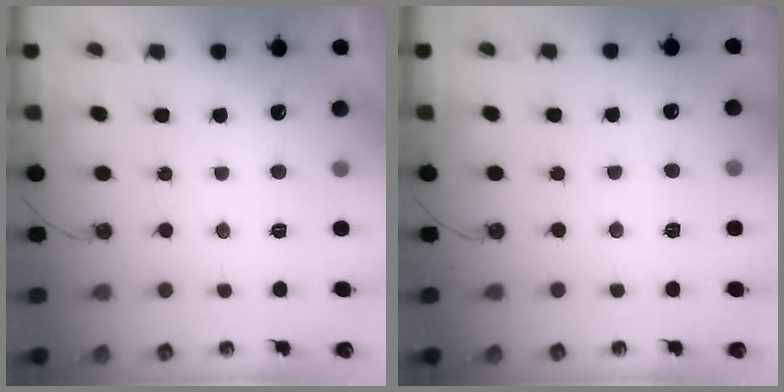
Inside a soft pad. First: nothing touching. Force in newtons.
{"total": 4.4, "press": 4.3, "slide": 0.7}